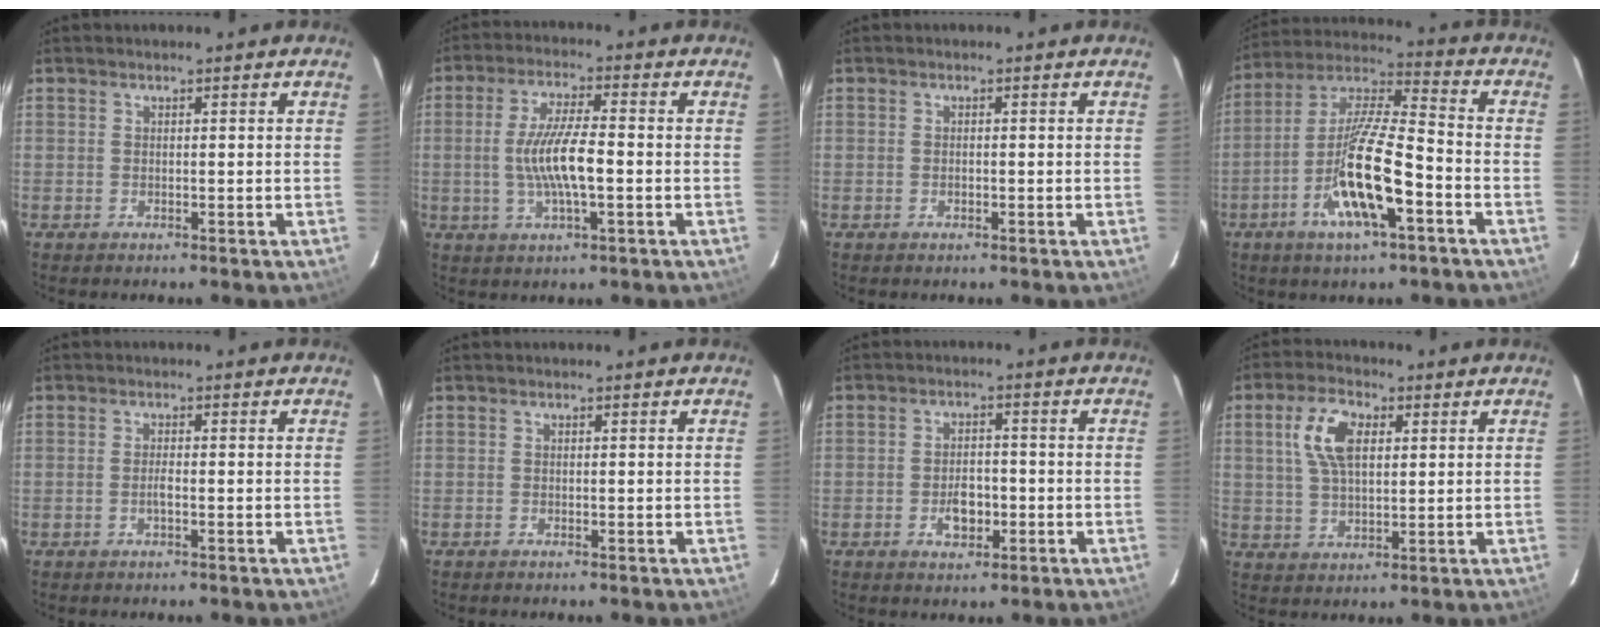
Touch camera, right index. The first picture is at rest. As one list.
[{"total": 9.1, "force": [-1.3, 1.6, 8.8], "torque": [-0.170, -0.003, -0.024]}, {"total": 0.7, "force": [-0.3, 0.5, 0.3], "torque": [-0.005, 0.001, -0.005]}, {"total": 15.7, "force": [-6.5, 3.3, 14.0], "torque": [-0.280, -0.011, -0.127]}, {"total": 1.3, "force": [-0.6, 0.2, 1.1], "torque": [-0.023, 0.001, -0.010]}, {"total": 0.0}, {"total": 4.7, "force": [-1.8, 2.9, 3.3], "torque": [-0.062, 0.002, -0.024]}, {"total": 8.7, "force": [2.6, 4.6, 6.9], "torque": [-0.137, 0.016, 0.051]}]